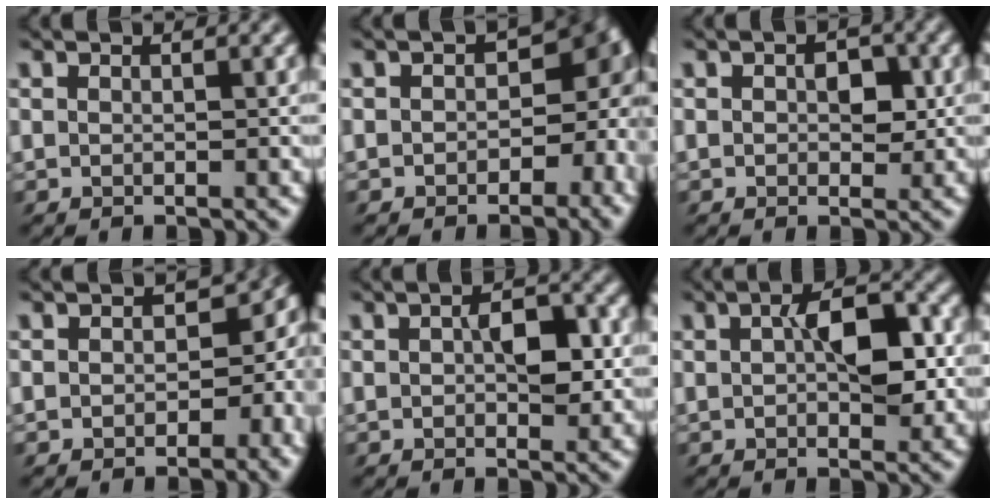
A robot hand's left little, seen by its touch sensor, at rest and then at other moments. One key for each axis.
{"total": 13.8, "fx": -2.4, "fy": 10.4, "fz": 8.7, "tx": -0.103, "ty": -0.024, "tz": -0.064}
{"total": 3.8, "fx": 0.1, "fy": 2.6, "fz": 2.7, "tx": -0.046, "ty": 0.001, "tz": 0.001}
{"total": 9.2, "fx": -1.7, "fy": 6.7, "fz": 6.1, "tx": -0.074, "ty": -0.022, "tz": -0.035}
{"total": 4.5, "fx": 0.0, "fy": 2.6, "fz": 3.7, "tx": -0.061, "ty": 0.004, "tz": -0.002}
{"total": 6.0, "fx": 0.2, "fy": 3.2, "fz": 5.0, "tx": -0.081, "ty": 0.009, "tz": -0.004}